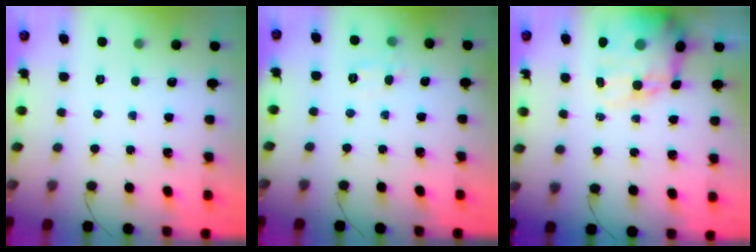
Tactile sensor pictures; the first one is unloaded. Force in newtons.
{"total": 5.3, "press": 5.2, "slide": 1.1}
{"total": 14.7, "press": 14.3, "slide": 3.6}